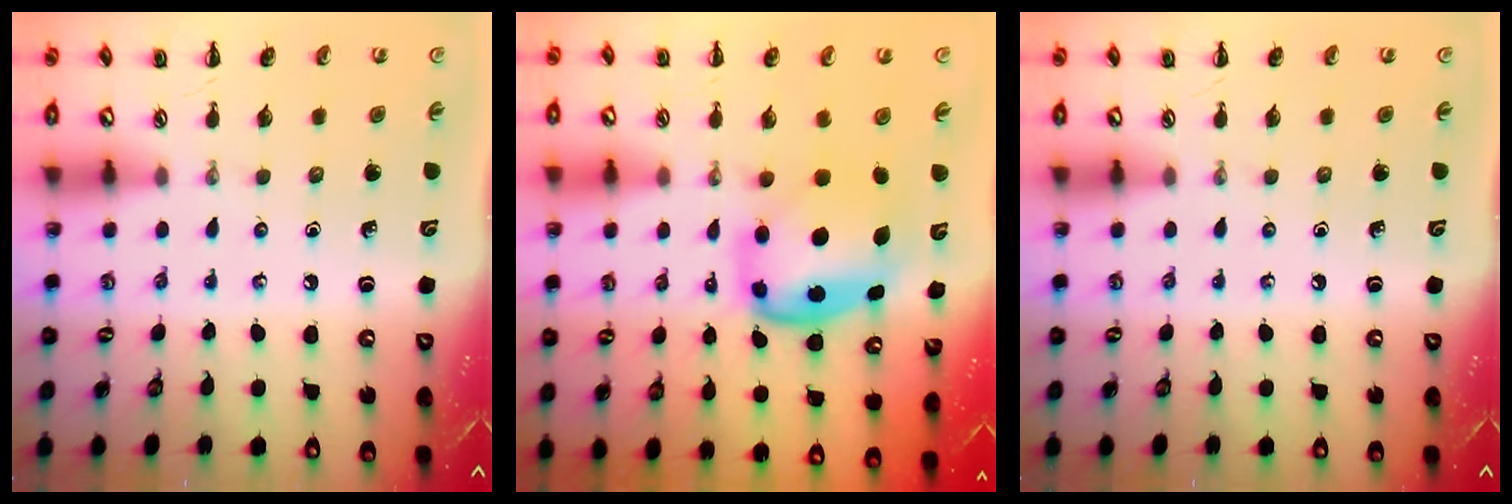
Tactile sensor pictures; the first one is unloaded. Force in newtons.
{"total": 6.2, "press": 6.1, "slide": 1.2}
{"total": 0.0}